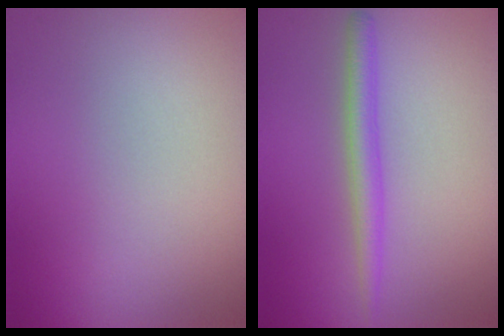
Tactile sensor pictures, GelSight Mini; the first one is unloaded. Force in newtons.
{"total": 2.2, "press": 2.2, "slide": 0.2}